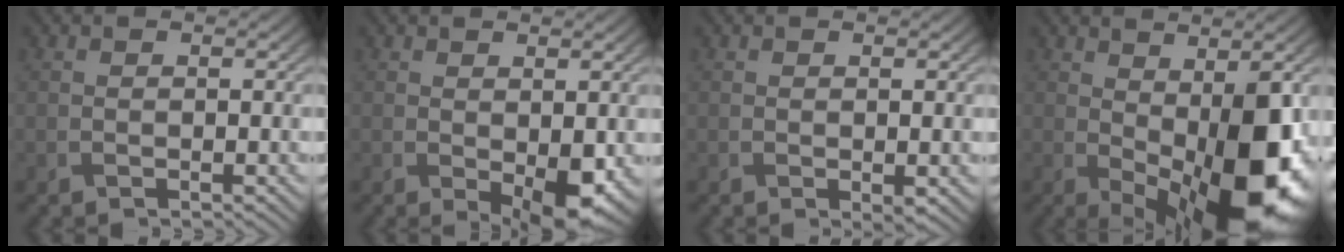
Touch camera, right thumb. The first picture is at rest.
{"total": 5.2, "force": [-1.1, 2.5, 4.5], "torque": [-0.069, -0.022, -0.002]}
{"total": 1.2, "force": [-0.2, 0.3, 1.2], "torque": [-0.017, -0.008, -0.001]}
{"total": 14.5, "force": [-2.1, 6.3, 12.9], "torque": [-0.174, -0.011, -0.015]}